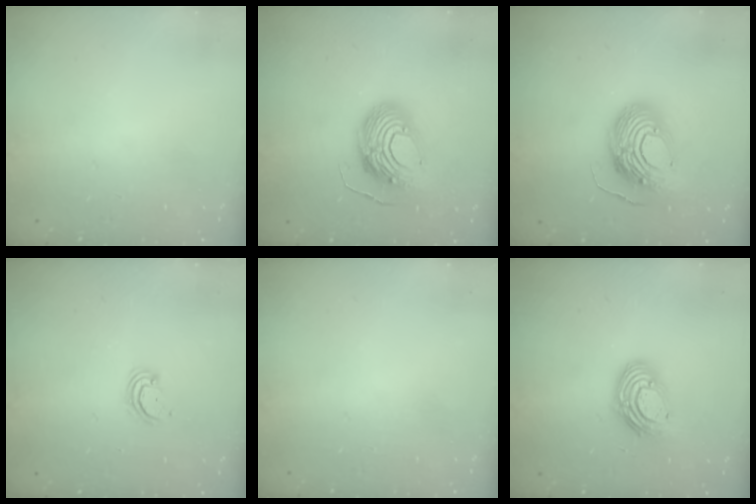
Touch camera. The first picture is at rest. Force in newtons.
{"total": 12.8, "press": 12.7, "slide": 1.3}
{"total": 13.7, "press": 13.5, "slide": 2.3}
{"total": 2.9, "press": 2.9, "slide": 0.2}
{"total": 0.0}
{"total": 11.2, "press": 11.2, "slide": 1.0}